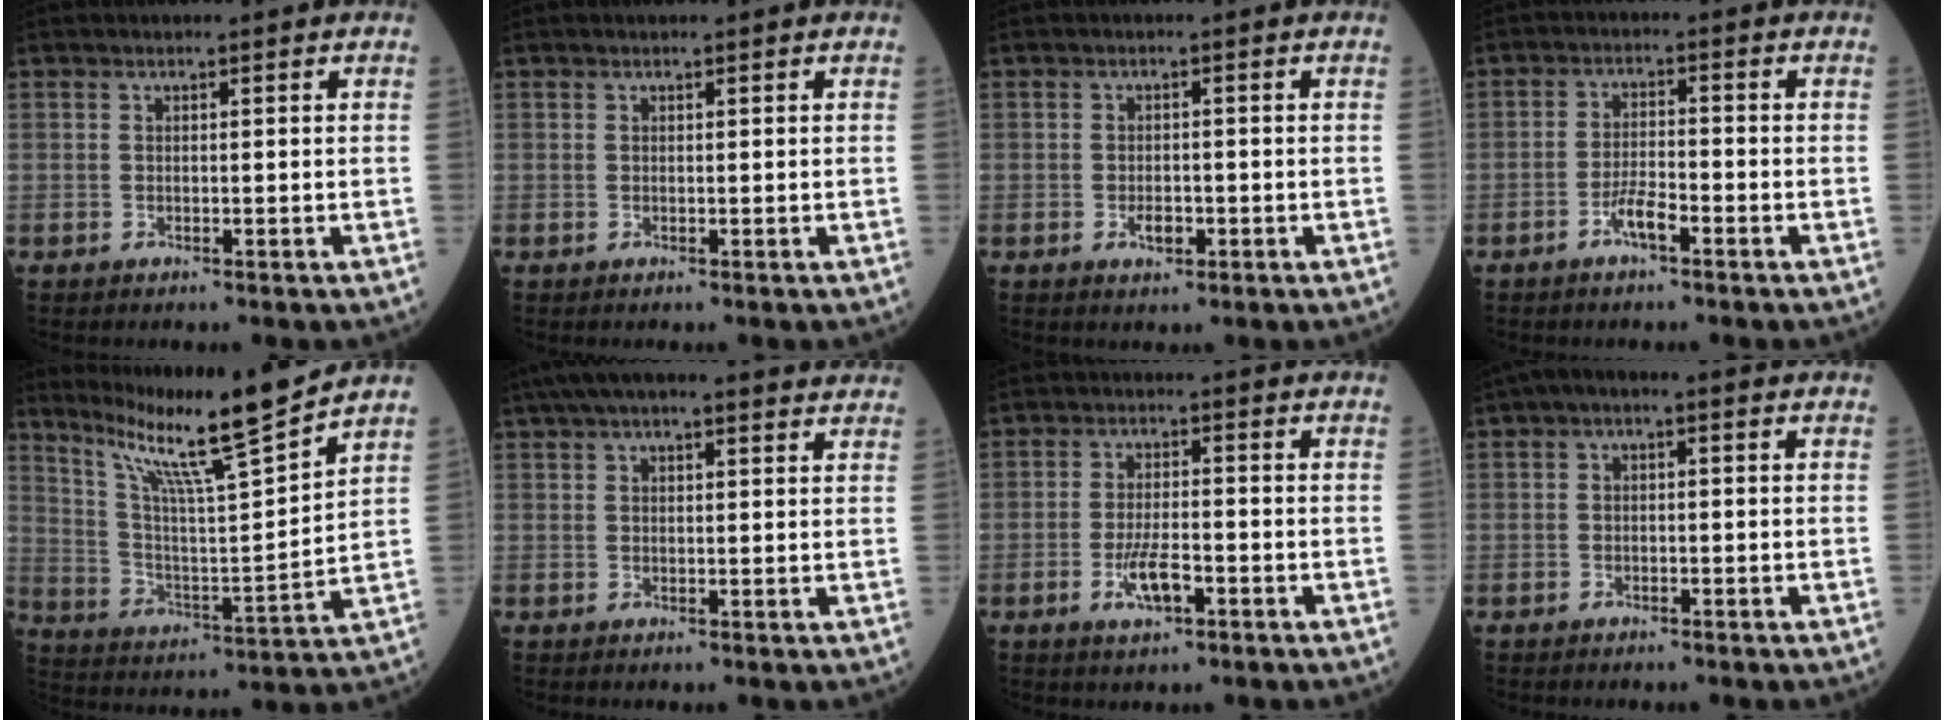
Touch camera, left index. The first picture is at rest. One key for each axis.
{"total": 0.0}
{"total": 2.1, "fx": -1.0, "fy": 1.1, "fz": 1.5, "tx": -0.025, "ty": 0.000, "tz": -0.013}
{"total": 3.6, "fx": -2.3, "fy": 0.6, "fz": 2.6, "tx": -0.050, "ty": 0.000, "tz": -0.047}
{"total": 15.6, "fx": 12.9, "fy": -1.6, "fz": 8.7, "tx": -0.157, "ty": -0.017, "tz": 0.223}
{"total": 12.6, "fx": 10.3, "fy": 2.8, "fz": 6.8, "tx": -0.108, "ty": 0.055, "tz": 0.137}
{"total": 4.8, "fx": -2.2, "fy": 1.4, "fz": 4.1, "tx": -0.081, "ty": -0.004, "tz": -0.040}
{"total": 2.7, "fx": 0.4, "fy": 1.1, "fz": 2.4, "tx": -0.037, "ty": 0.012, "tz": -0.001}